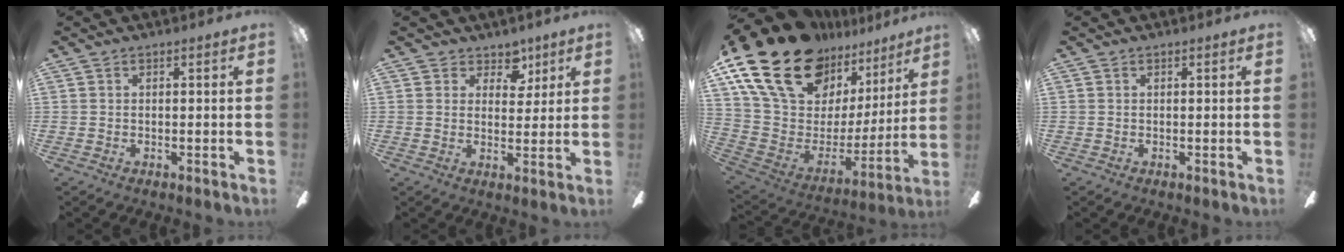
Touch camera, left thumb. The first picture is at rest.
{"total": 6.0, "force": [3.9, 4.2, 1.6], "torque": [-0.018, -0.019, 0.069]}
{"total": 23.8, "force": [16.6, 12.2, 11.9], "torque": [-0.213, -0.102, 0.311]}
{"total": 0.0}